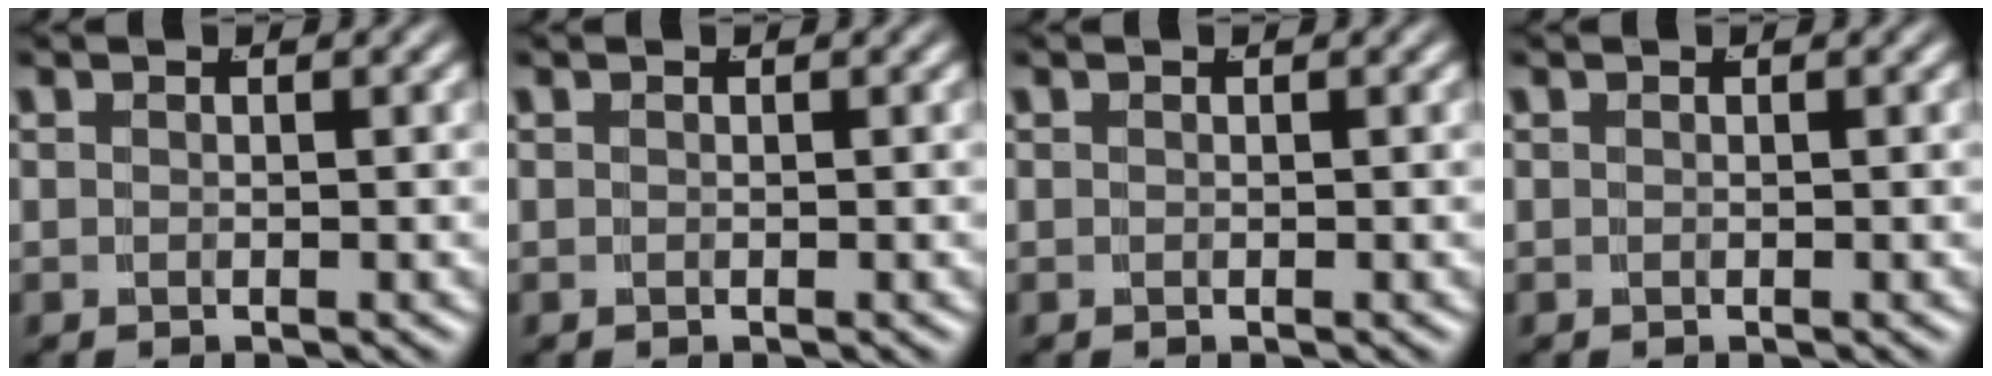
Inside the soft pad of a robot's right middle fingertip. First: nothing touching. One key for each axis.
{"total": 0.0}
{"total": 0.0}
{"total": 0.0}